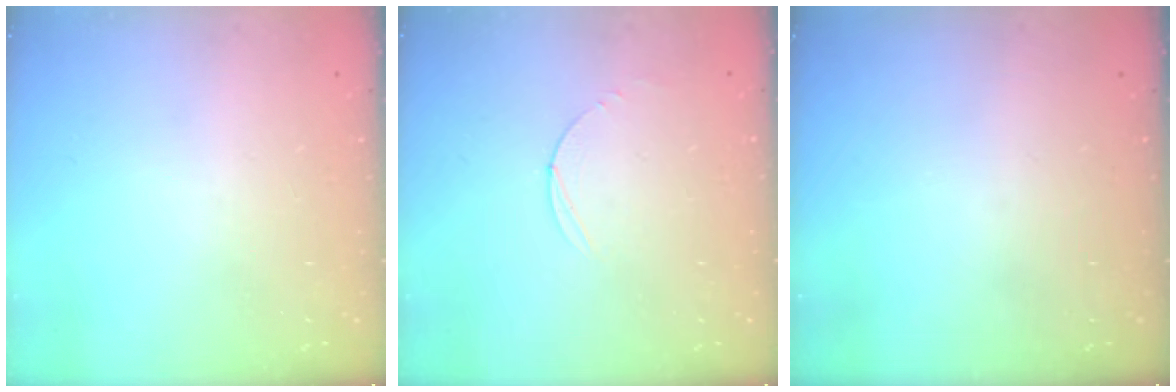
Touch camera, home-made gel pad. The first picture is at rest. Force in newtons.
{"total": 3.0, "press": 3.0, "slide": 0.3}
{"total": 0.0}